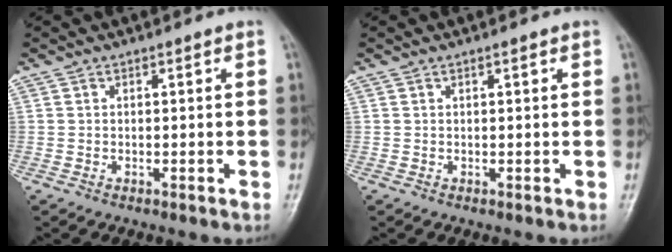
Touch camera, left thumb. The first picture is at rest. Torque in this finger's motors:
{"motor_torque": [-0.22, -0.06, 0.02, 0.05, -0.02]}